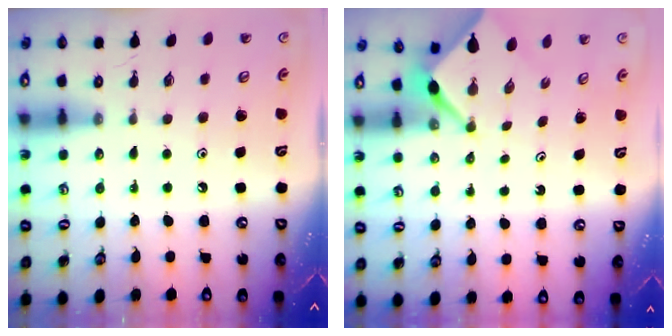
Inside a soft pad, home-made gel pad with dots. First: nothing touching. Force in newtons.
{"total": 2.2, "press": 2.2, "slide": 0.3}